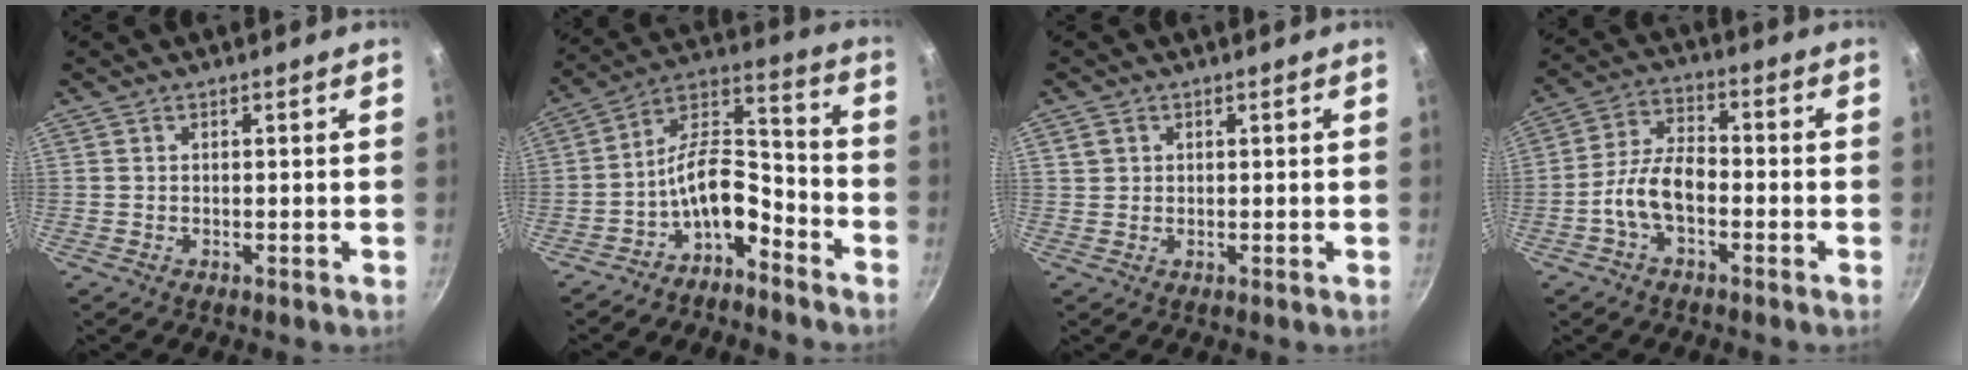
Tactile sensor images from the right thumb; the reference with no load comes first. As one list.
[{"total": 11.3, "force": [-6.7, 5.4, 7.4], "torque": [-0.119, 0.092, -0.125]}, {"total": 1.8, "force": [0.7, 1.6, 0.6], "torque": [-0.006, 0.004, 0.013]}, {"total": 8.7, "force": [-3.0, 4.6, 6.8], "torque": [-0.117, 0.040, -0.064]}]